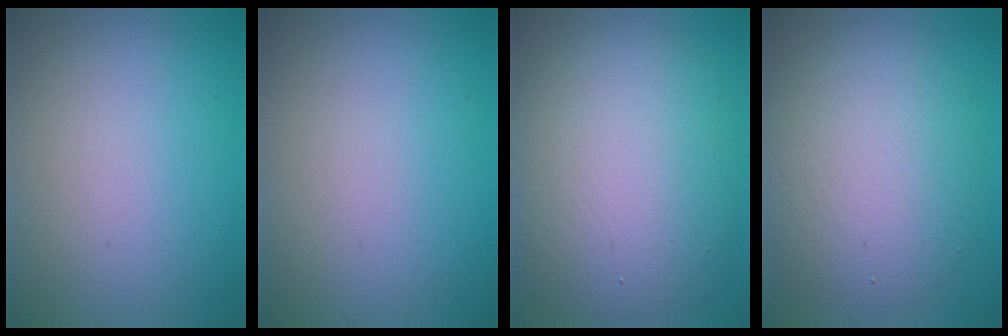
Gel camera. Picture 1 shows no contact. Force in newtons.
{"total": 0.0}
{"total": 9.9, "press": 9.8, "slide": 0.9}
{"total": 7.1, "press": 7.0, "slide": 0.6}